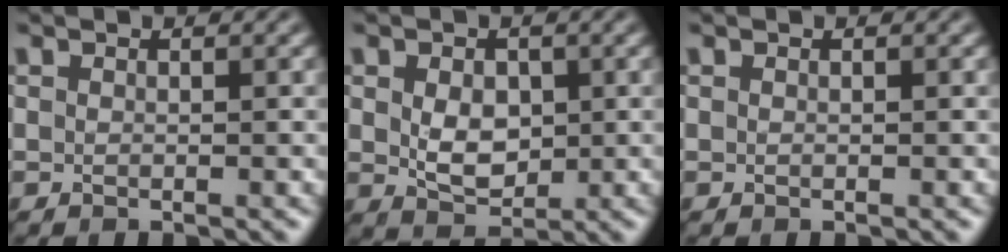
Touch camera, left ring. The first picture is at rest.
{"total": 3.5, "force": [0.3, 2.4, 2.5], "torque": [-0.048, -0.005, 0.007]}
{"total": 0.0}